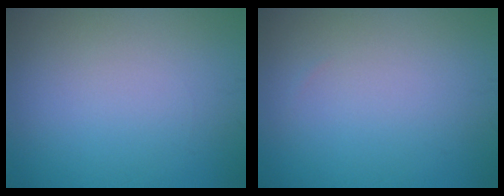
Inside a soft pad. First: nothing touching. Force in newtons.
{"total": 0.0}